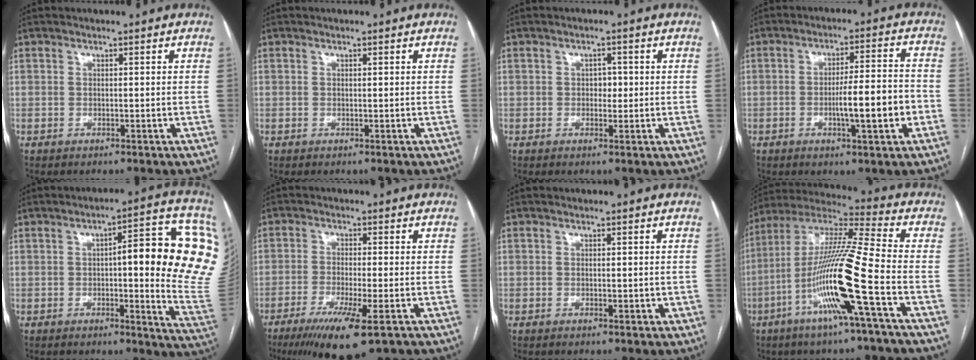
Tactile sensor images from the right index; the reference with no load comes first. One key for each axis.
{"total": 0.0}
{"total": 1.9, "fx": 0.1, "fy": 1.3, "fz": 1.4, "tx": -0.016, "ty": 0.004, "tz": 0.002}
{"total": 8.9, "fx": -2.4, "fy": 0.8, "fz": 8.5, "tx": -0.136, "ty": 0.007, "tz": -0.037}
{"total": 19.7, "fx": 3.1, "fy": 3.2, "fz": 19.2, "tx": -0.176, "ty": 0.029, "tz": 0.038}
{"total": 9.9, "fx": -5.6, "fy": 0.8, "fz": 8.2, "tx": -0.144, "ty": -0.029, "tz": -0.089}
{"total": 1.2, "fx": -0.1, "fy": 0.6, "fz": 1.1, "tx": -0.017, "ty": -0.001, "tz": 0.003}
{"total": 17.4, "fx": -6.0, "fy": -1.0, "fz": 16.4, "tx": -0.322, "ty": -0.007, "tz": -0.121}